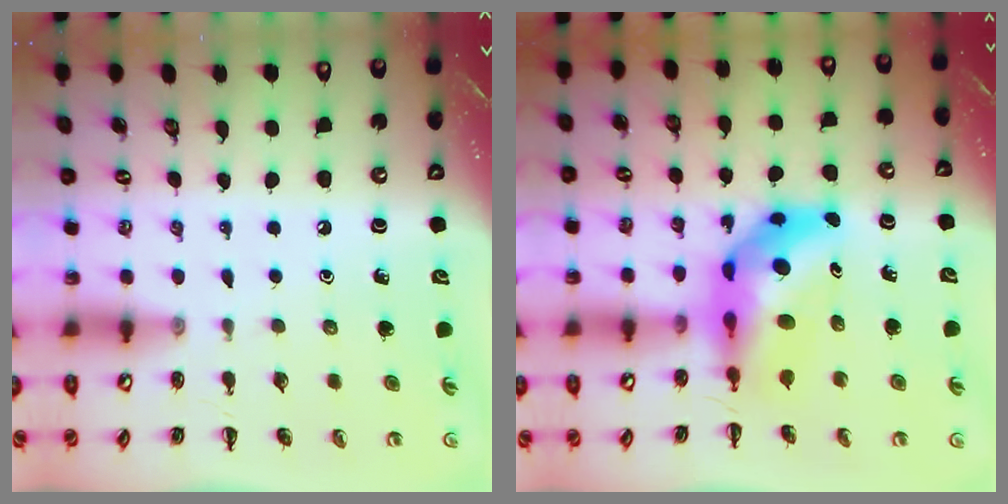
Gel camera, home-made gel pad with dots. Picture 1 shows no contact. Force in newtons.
{"total": 9.9, "press": 9.3, "slide": 3.3}